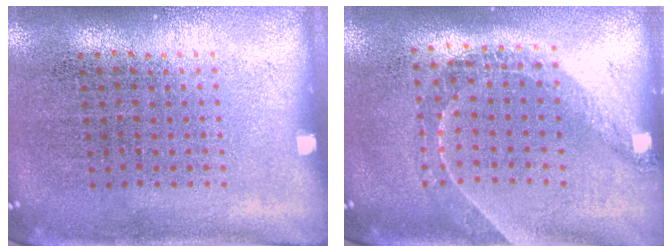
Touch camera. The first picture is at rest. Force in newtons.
{"total": 1.6, "press": 1.3, "slide": 1.0}